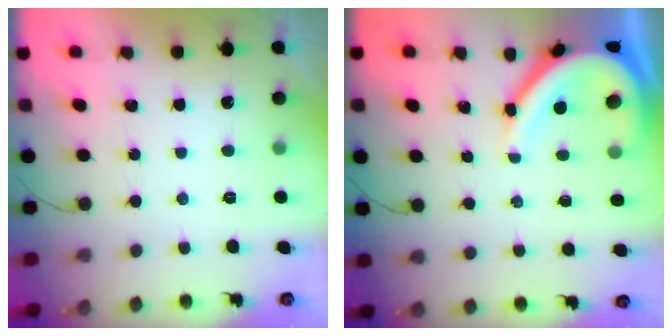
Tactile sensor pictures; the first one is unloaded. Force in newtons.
{"total": 11.1, "press": 11.0, "slide": 1.1}